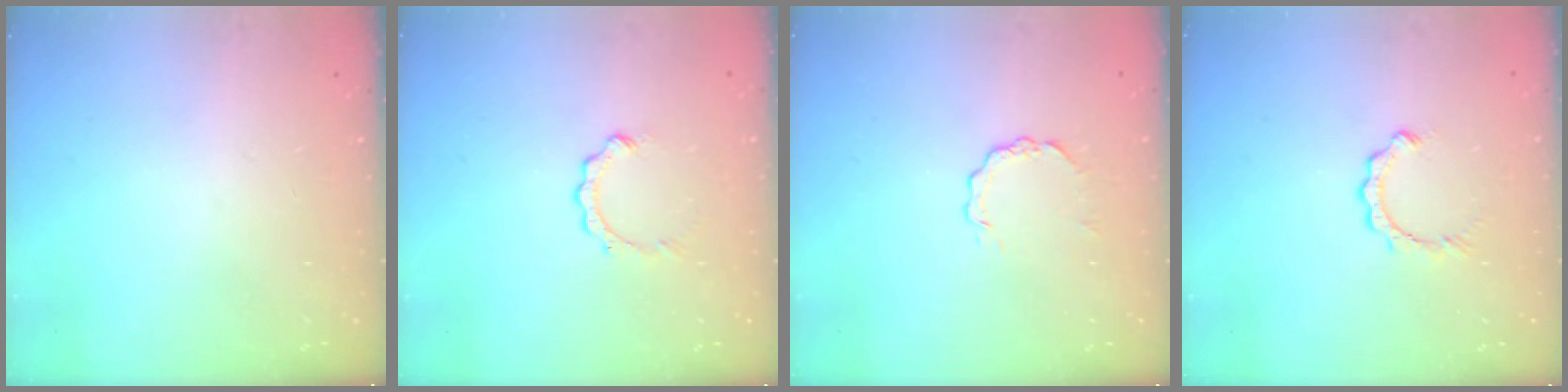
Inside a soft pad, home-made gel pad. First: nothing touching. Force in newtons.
{"total": 2.4, "press": 2.4, "slide": 0.3}
{"total": 2.7, "press": 2.7, "slide": 0.3}
{"total": 2.5, "press": 2.5, "slide": 0.3}